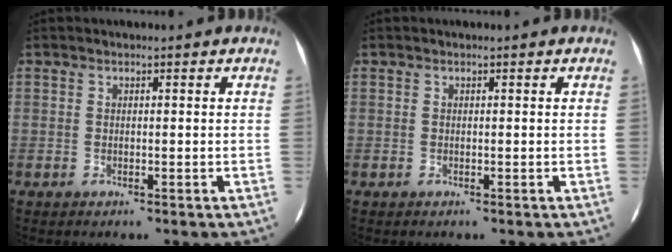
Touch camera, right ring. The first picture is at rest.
{"total": 0.0}